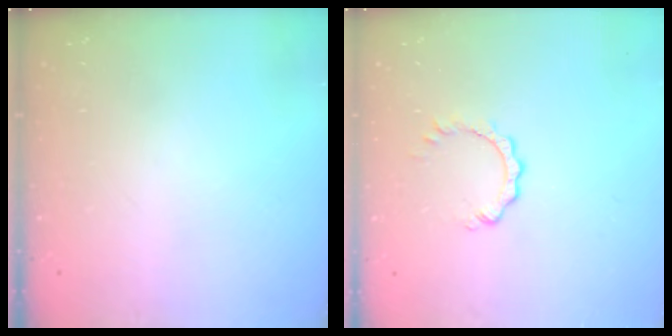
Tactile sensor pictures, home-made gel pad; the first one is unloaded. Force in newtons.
{"total": 2.8, "press": 2.8, "slide": 0.3}